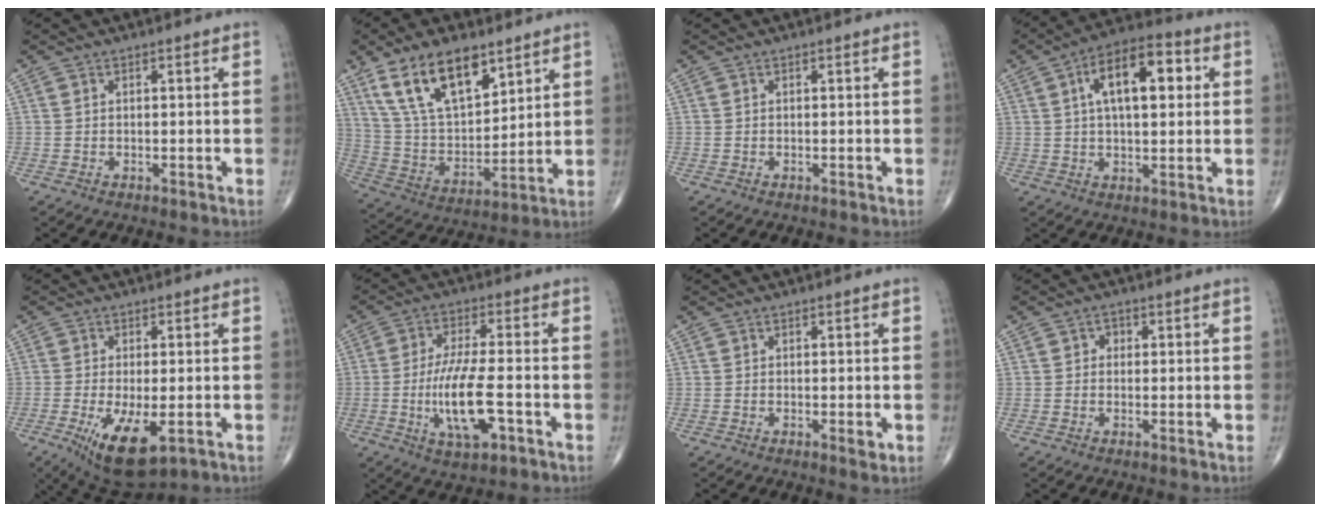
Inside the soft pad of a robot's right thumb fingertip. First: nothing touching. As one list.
[{"total": 17.3, "force": [10.4, 8.0, 11.2], "torque": [-0.174, -0.043, 0.208]}, {"total": 0.0}, {"total": 13.6, "force": [3.5, 6.4, 11.5], "torque": [-0.167, 0.015, 0.050]}, {"total": 10.7, "force": [-3.6, 4.1, 9.1], "torque": [-0.158, -0.021, -0.049]}, {"total": 11.5, "force": [-3.0, 3.5, 10.5], "torque": [-0.204, 0.007, -0.050]}, {"total": 1.6, "force": [-0.4, 0.5, 1.4], "torque": [-0.018, -0.003, -0.005]}, {"total": 1.5, "force": [0.2, 1.4, 0.7], "torque": [-0.001, 0.004, -0.002]}]